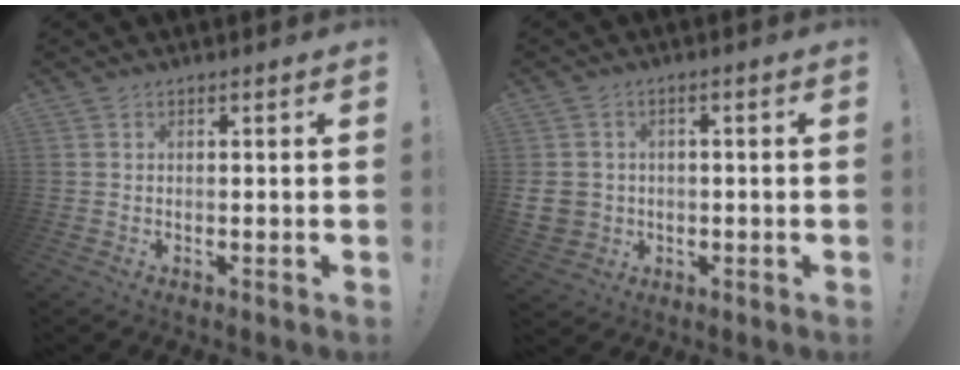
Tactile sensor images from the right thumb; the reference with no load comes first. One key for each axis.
{"total": 6.5, "fx": -0.5, "fy": 5.9, "fz": 2.7, "tx": -0.062, "ty": 0.004, "tz": -0.009}